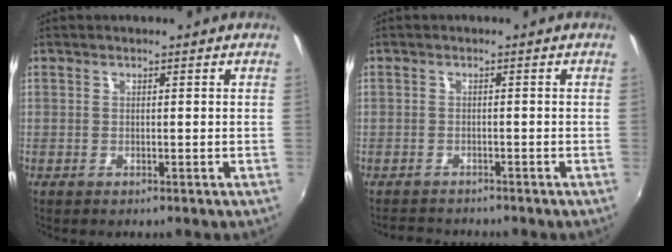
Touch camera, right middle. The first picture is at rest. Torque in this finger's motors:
{"motor_torque": [-0.21, -0.51, -0.75, -0.16]}